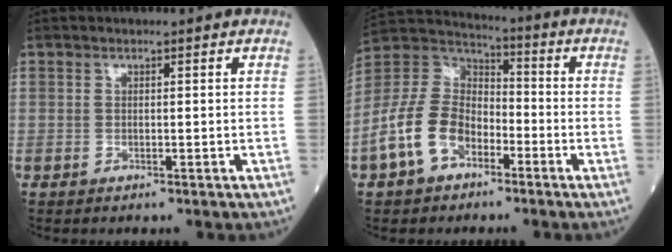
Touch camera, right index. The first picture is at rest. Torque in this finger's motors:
{"motor_torque": [0.97, -0.76, 0.40, 0.08]}